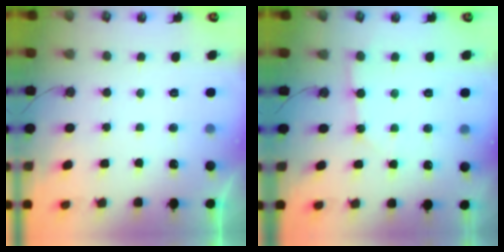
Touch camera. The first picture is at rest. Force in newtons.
{"total": 2.8, "press": 2.8, "slide": 0.2}